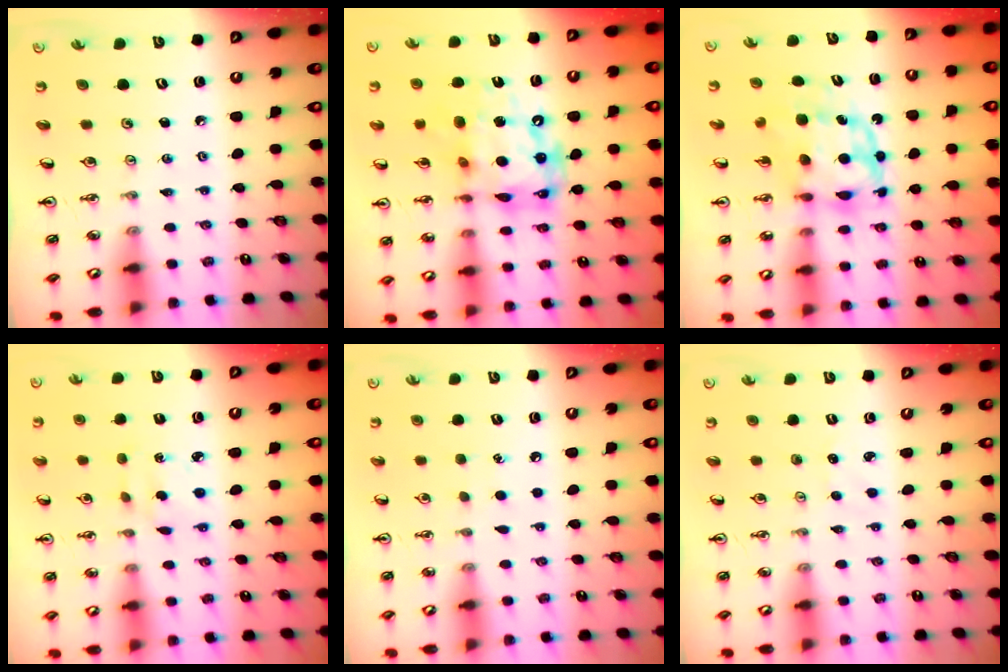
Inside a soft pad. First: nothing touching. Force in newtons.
{"total": 16.2, "press": 16.2, "slide": 1.6}
{"total": 7.8, "press": 7.7, "slide": 0.8}
{"total": 2.9, "press": 2.9, "slide": 0.6}
{"total": 5.0, "press": 5.0, "slide": 0.4}
{"total": 2.9, "press": 2.9, "slide": 0.4}